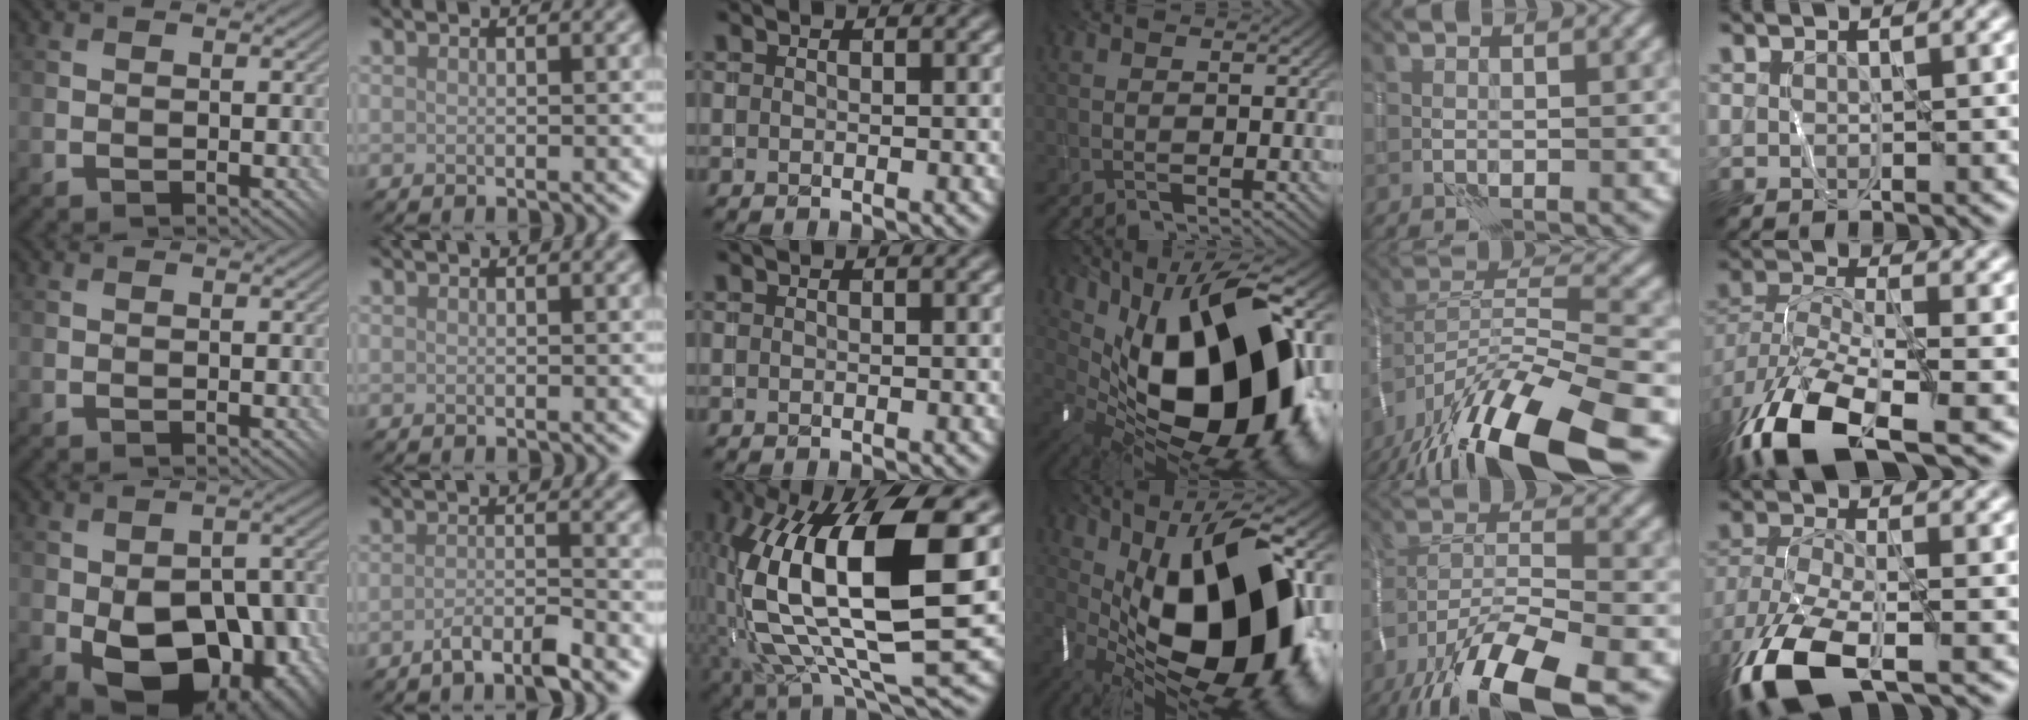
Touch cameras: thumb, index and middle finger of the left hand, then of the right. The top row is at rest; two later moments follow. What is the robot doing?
{"motion": "wrap", "object": "thread"}